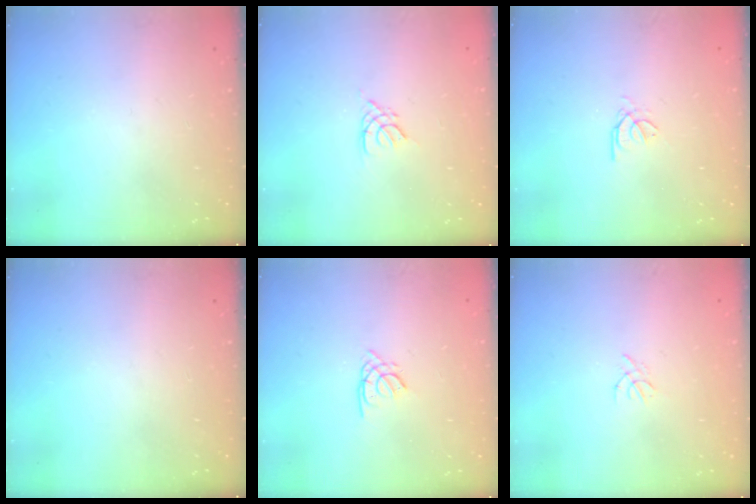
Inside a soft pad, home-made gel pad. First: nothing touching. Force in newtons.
{"total": 2.8, "press": 2.7, "slide": 0.5}
{"total": 0.7, "press": 0.6, "slide": 0.4}
{"total": 0.0}
{"total": 1.3, "press": 1.3, "slide": 0.4}
{"total": 0.8, "press": 0.7, "slide": 0.3}